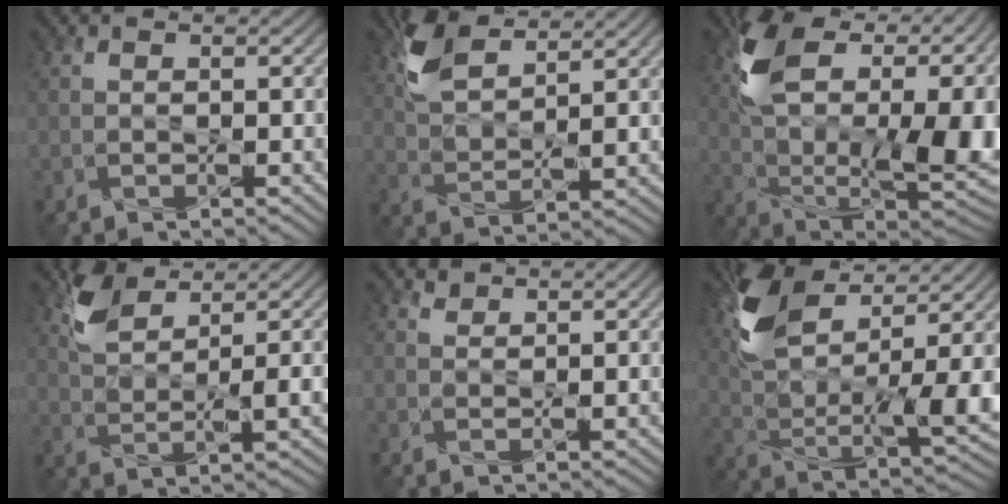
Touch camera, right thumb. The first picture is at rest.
{"total": 7.4, "force": [5.1, 2.5, 4.8], "torque": [-0.115, 0.003, 0.108]}
{"total": 17.7, "force": [6.6, 9.7, 13.3], "torque": [-0.241, 0.021, 0.129]}
{"total": 6.9, "force": [4.5, 2.1, 4.8], "torque": [-0.107, 0.000, 0.095]}
{"total": 2.2, "force": [2.0, 0.4, 0.9], "torque": [-0.018, 0.001, 0.042]}
{"total": 14.4, "force": [6.5, 6.3, 11.2], "torque": [-0.230, 0.002, 0.128]}